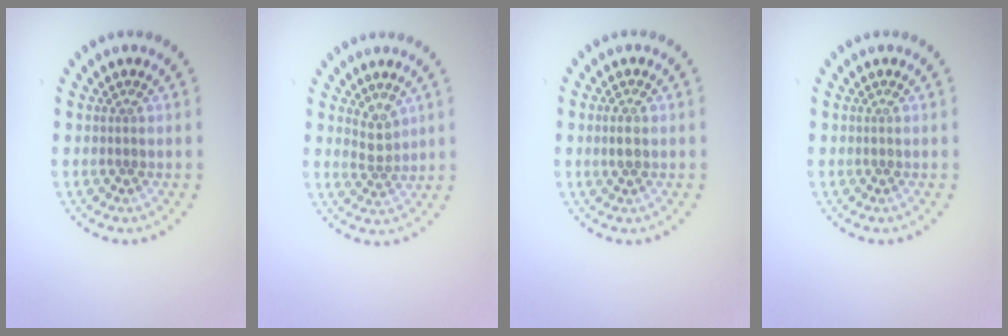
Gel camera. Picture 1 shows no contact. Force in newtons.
{"total": 2.0, "press": 1.5, "slide": 1.4}
{"total": 1.5, "press": 1.4, "slide": 0.3}
{"total": 0.0}